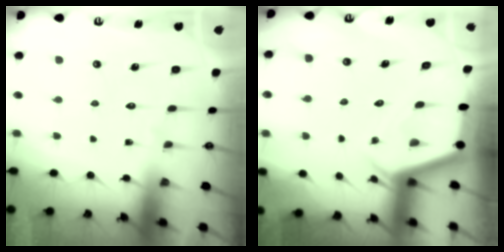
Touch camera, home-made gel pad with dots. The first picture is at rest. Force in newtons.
{"total": 2.4, "press": 2.4, "slide": 0.2}